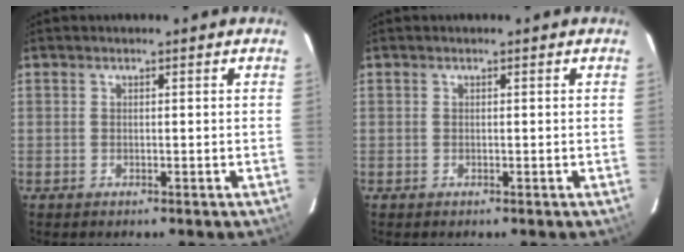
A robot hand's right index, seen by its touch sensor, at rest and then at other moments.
{"total": 0.0}